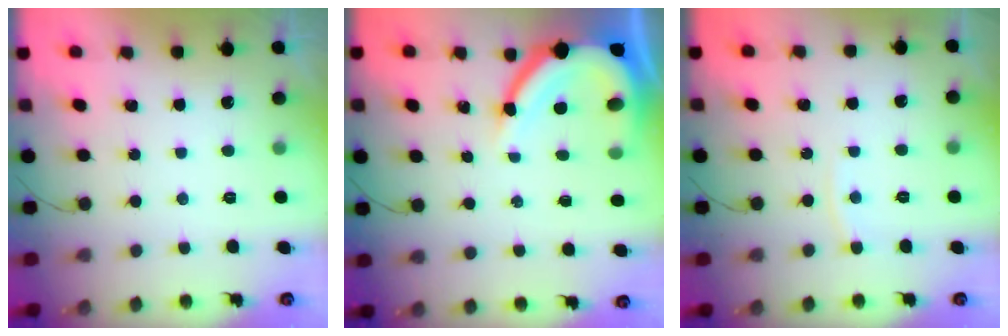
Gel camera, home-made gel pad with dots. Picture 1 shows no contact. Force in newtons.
{"total": 10.3, "press": 10.2, "slide": 1.2}
{"total": 3.3, "press": 3.3, "slide": 0.4}